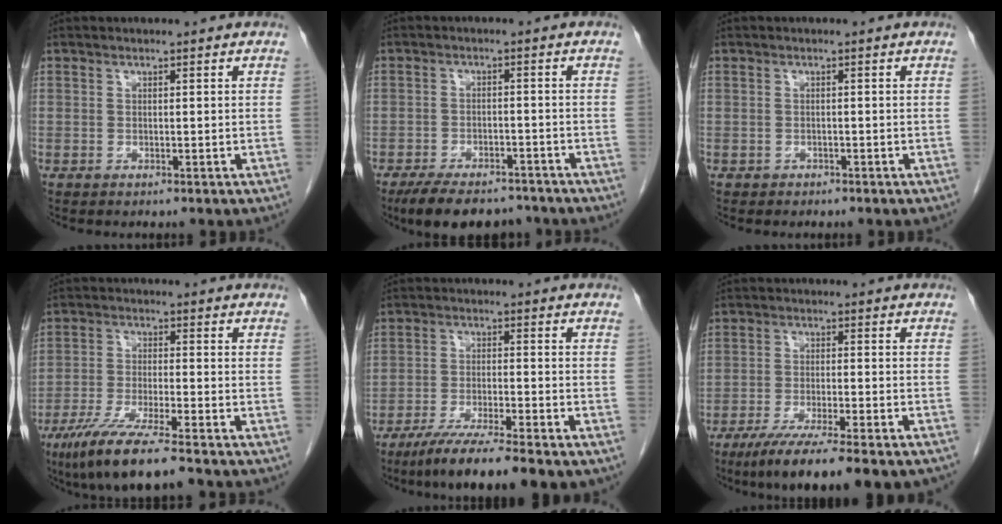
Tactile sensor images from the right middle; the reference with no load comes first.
{"total": 10.7, "force": [-8.9, 3.9, 4.5], "torque": [-0.070, -0.002, -0.132]}
{"total": 0.6, "force": [-0.5, 0.4, 0.0], "torque": [-0.016, -0.001, -0.008]}
{"total": 10.1, "force": [-7.3, 0.2, 7.0], "torque": [-0.130, -0.032, -0.128]}
{"total": 9.7, "force": [-7.2, 0.2, 6.5], "torque": [-0.110, -0.027, -0.119]}
{"total": 13.4, "force": [-10.3, 0.9, 8.6], "torque": [-0.128, -0.034, -0.157]}